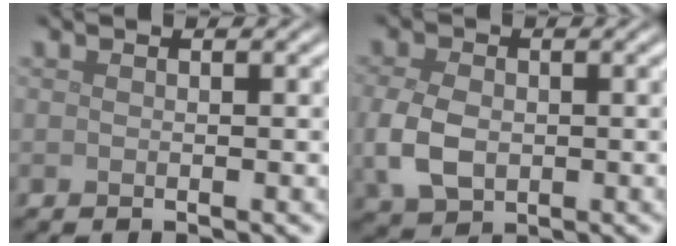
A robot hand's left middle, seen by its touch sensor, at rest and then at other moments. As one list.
[{"total": 4.7, "force": [-0.6, 3.3, 3.2], "torque": [-0.081, -0.007, -0.012]}]